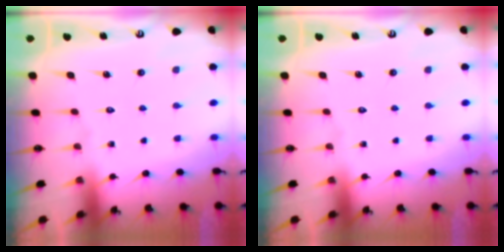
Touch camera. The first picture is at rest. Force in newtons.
{"total": 0.0}